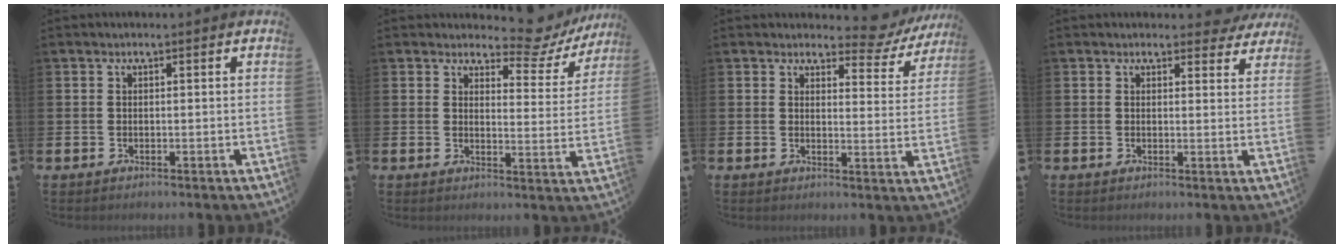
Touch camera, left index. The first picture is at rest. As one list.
[{"total": 5.5, "force": [4.8, 2.0, 1.8], "torque": [-0.032, -0.035, 0.077]}, {"total": 4.3, "force": [3.9, 1.6, 1.0], "torque": [-0.009, -0.029, 0.063]}, {"total": 2.1, "force": [1.9, 0.8, 0.3], "torque": [0.007, -0.006, 0.031]}]